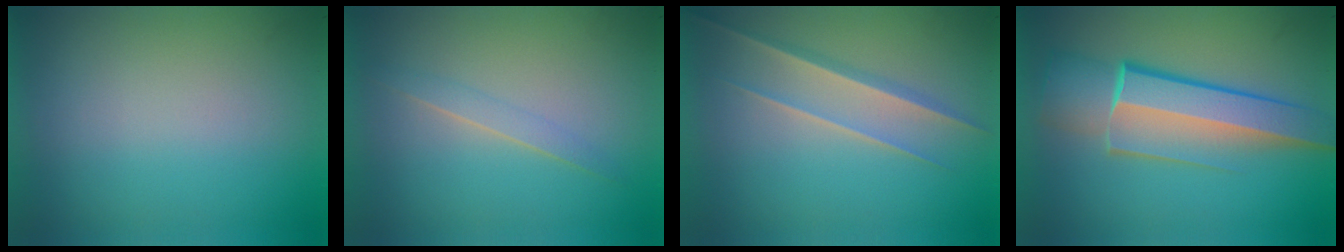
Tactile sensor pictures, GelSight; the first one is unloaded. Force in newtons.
{"total": 1.1}
{"total": 1.5}
{"total": 6.2}